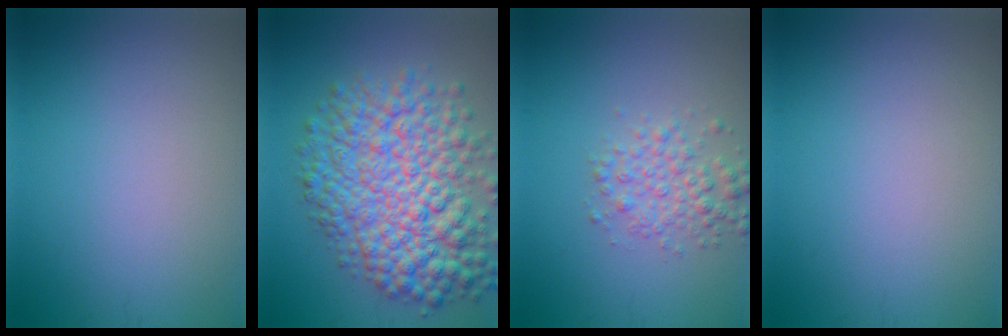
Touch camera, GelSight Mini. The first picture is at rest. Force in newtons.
{"total": 10.8, "press": 10.8, "slide": 0.2}
{"total": 2.9, "press": 2.9, "slide": 0.0}
{"total": 0.0}